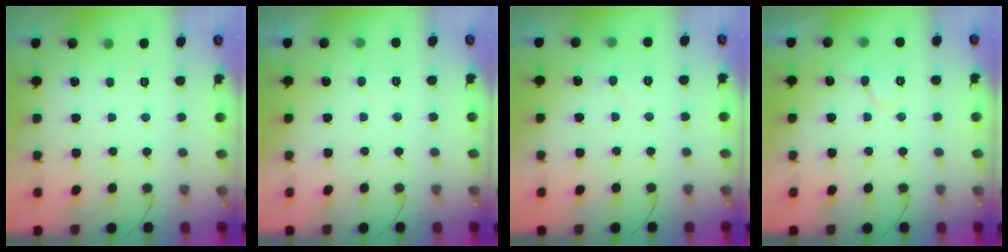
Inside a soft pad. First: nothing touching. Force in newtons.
{"total": 2.7, "press": 2.7, "slide": 0.2}
{"total": 4.5, "press": 4.5, "slide": 0.3}
{"total": 6.1, "press": 6.1, "slide": 0.6}